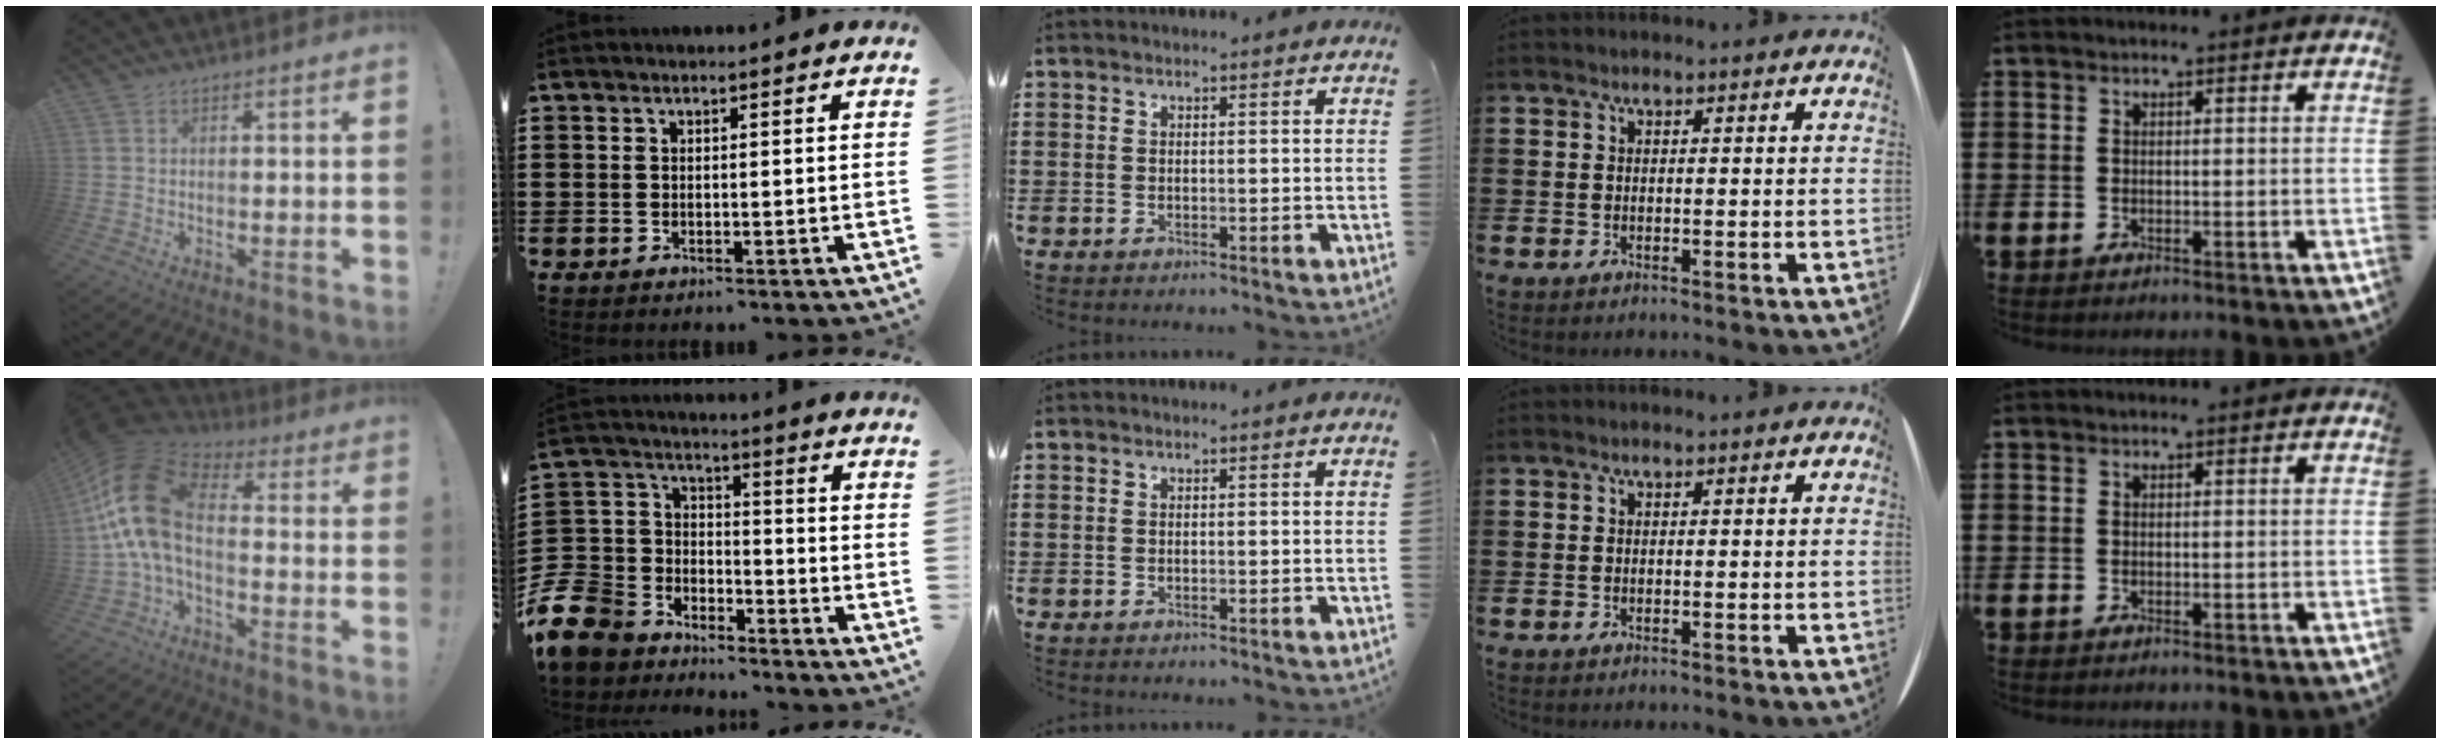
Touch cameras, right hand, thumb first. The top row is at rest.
{"thumb": {"total": 18.0, "force": [1.7, 9.7, 15.0], "torque": [-0.300, 0.008, 0.036]}, "index": {"total": 9.2, "force": [-6.4, 6.3, 1.8], "torque": [-0.089, 0.011, -0.130]}}